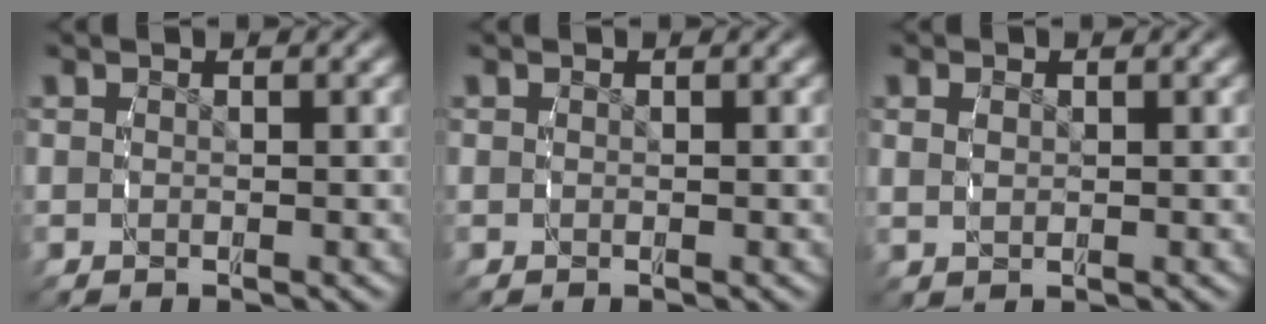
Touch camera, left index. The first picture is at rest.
{"total": 0.0}
{"total": 1.0, "force": [0.5, 0.4, 0.8], "torque": [-0.017, -0.003, 0.015]}